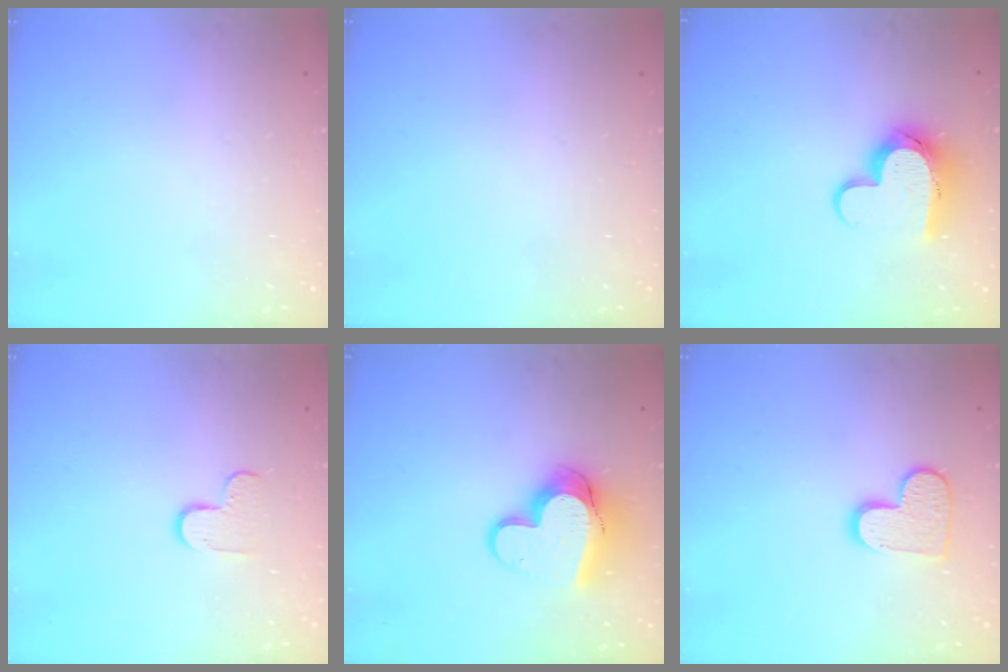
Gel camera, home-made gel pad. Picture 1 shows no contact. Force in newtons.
{"total": 0.0}
{"total": 12.4, "press": 12.3, "slide": 1.0}
{"total": 5.1, "press": 5.0, "slide": 0.5}
{"total": 13.7, "press": 13.7, "slide": 1.3}
{"total": 10.5, "press": 10.5, "slide": 0.5}